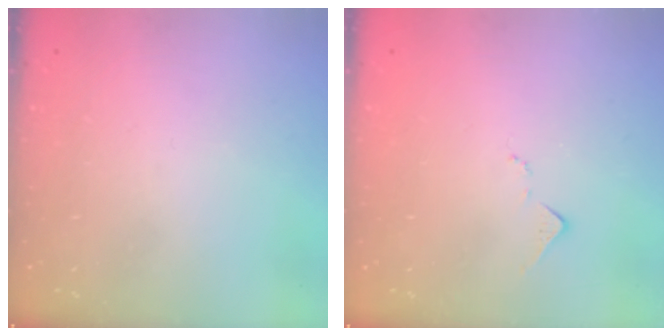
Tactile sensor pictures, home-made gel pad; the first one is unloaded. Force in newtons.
{"total": 7.0, "press": 6.9, "slide": 0.9}